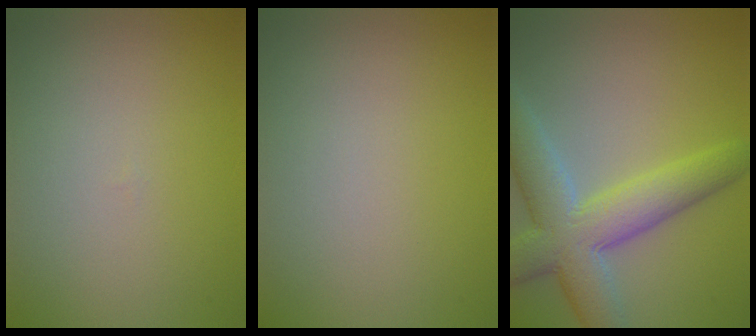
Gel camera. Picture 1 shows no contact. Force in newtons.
{"total": 0.0}
{"total": 7.7, "press": 7.7, "slide": 0.5}